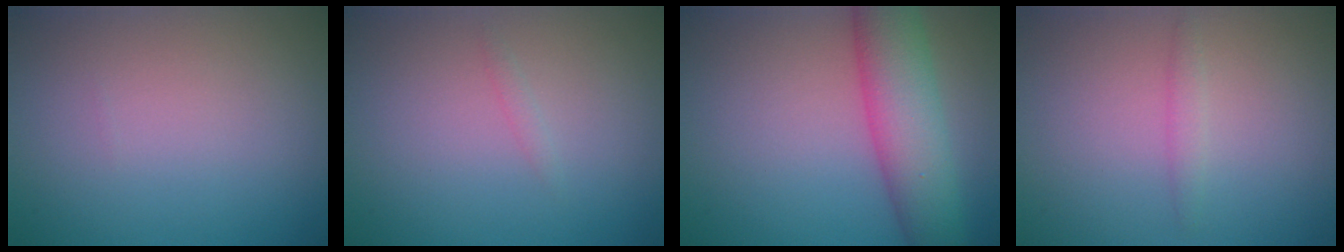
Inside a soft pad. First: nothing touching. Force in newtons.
{"total": 0.6, "press": 0.6, "slide": 0.0}
{"total": 7.5, "press": 7.5, "slide": 0.2}
{"total": 1.0, "press": 1.0, "slide": 0.0}